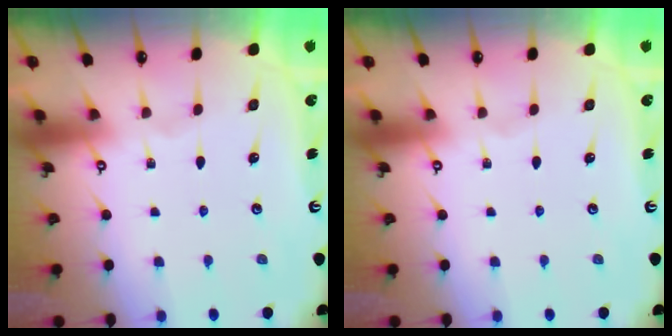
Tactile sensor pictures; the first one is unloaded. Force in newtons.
{"total": 0.0}